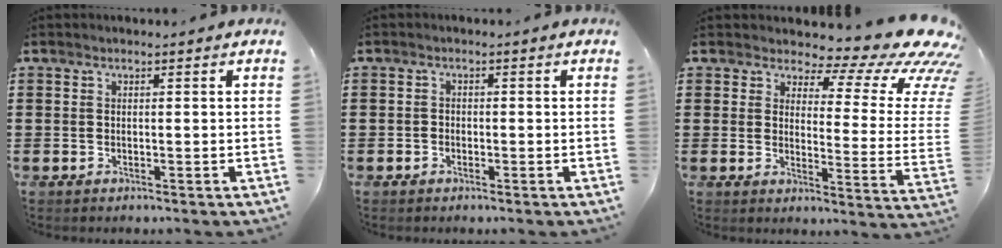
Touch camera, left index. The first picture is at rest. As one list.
[{"total": 1.0, "force": [-0.8, 0.6, 0.1], "torque": [-0.005, 0.002, -0.017]}, {"total": 8.4, "force": [5.5, 2.9, 5.7], "torque": [-0.081, -0.053, 0.090]}]